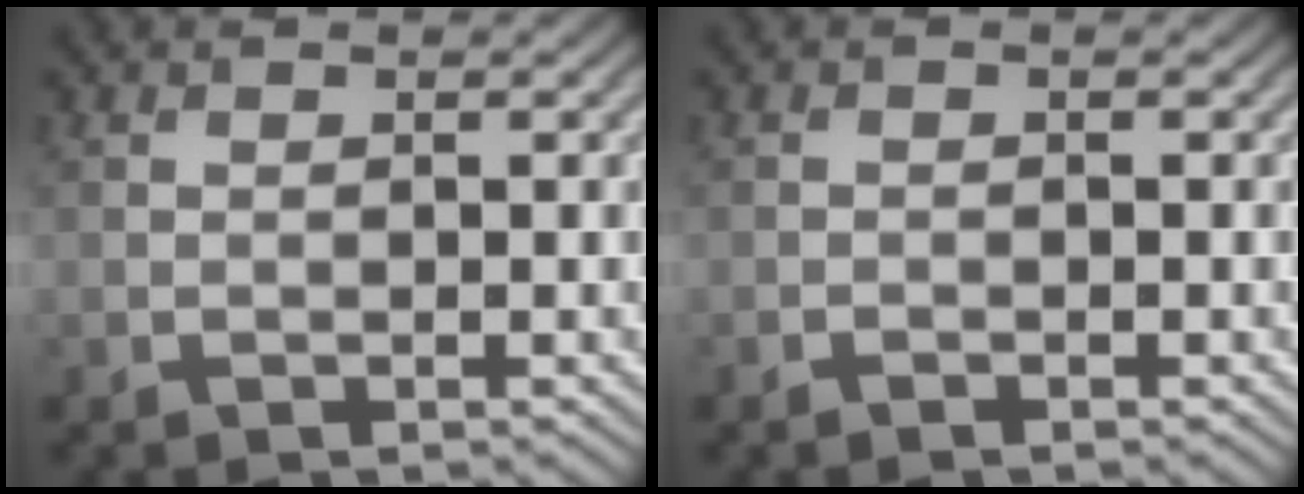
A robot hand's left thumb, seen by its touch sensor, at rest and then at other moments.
{"total": 0.7, "force": [-0.6, 0.2, 0.2], "torque": [-0.003, -0.001, -0.010]}